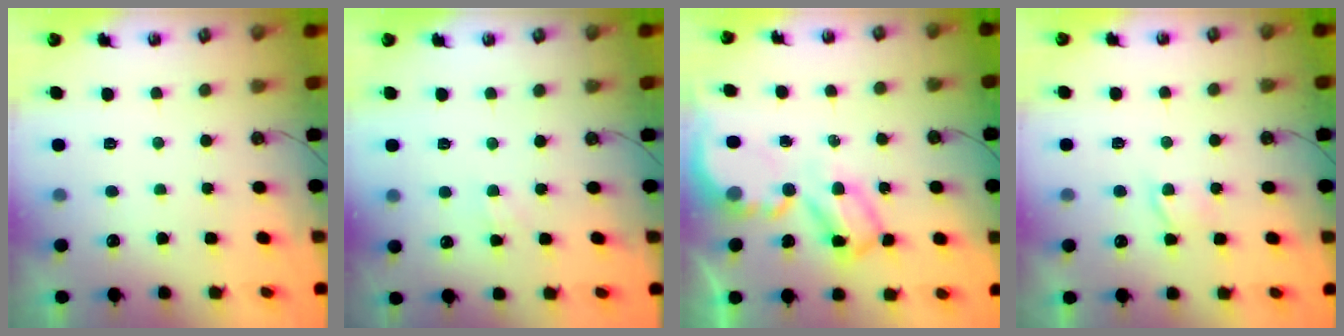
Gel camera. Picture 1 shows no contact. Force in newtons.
{"total": 3.9, "press": 3.8, "slide": 0.5}
{"total": 7.5, "press": 7.5, "slide": 0.6}
{"total": 2.1, "press": 2.1, "slide": 0.4}